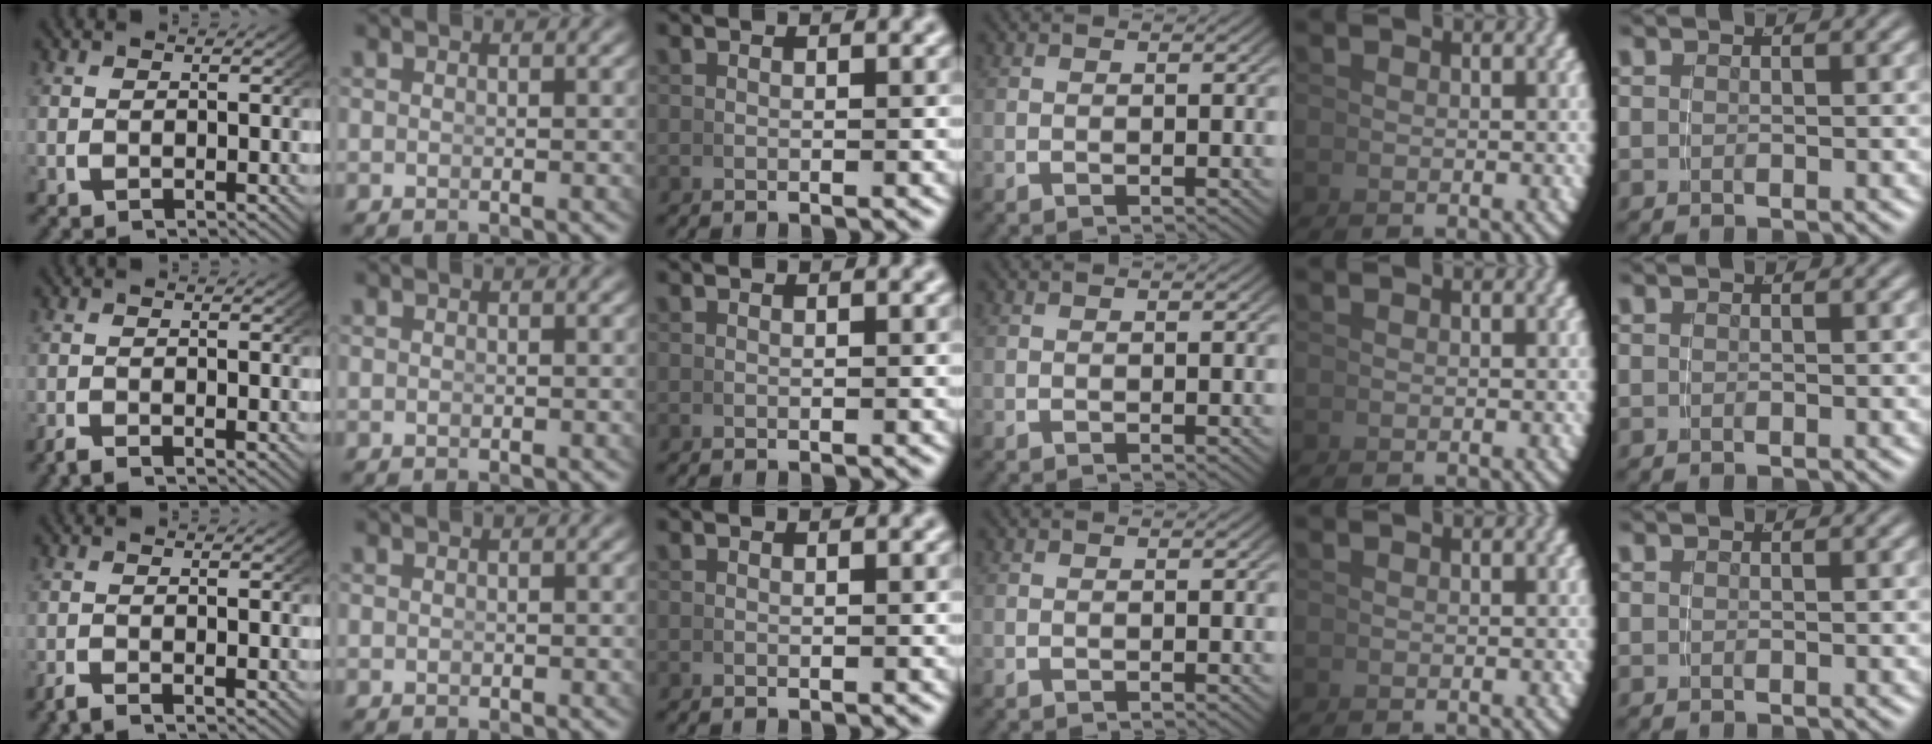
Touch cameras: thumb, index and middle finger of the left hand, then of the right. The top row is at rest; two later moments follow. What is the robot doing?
{"motion": "grasp_and_lifting", "object": "calculator"}